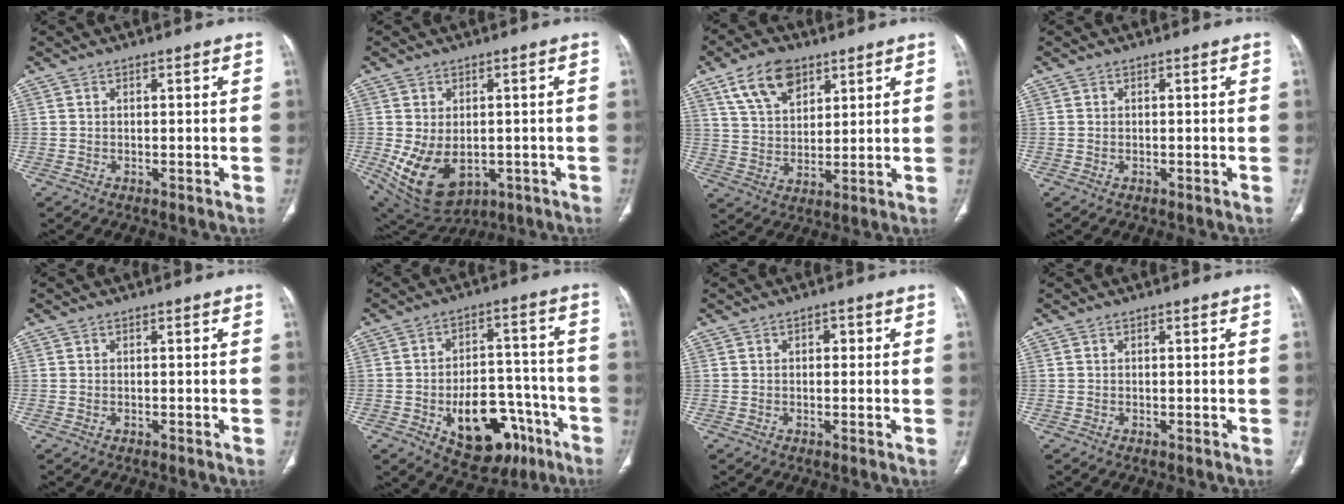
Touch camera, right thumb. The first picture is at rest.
{"total": 12.7, "force": [-2.8, 8.6, 9.0], "torque": [-0.149, -0.005, -0.016]}
{"total": 10.8, "force": [6.2, 6.3, 6.2], "torque": [-0.096, -0.021, 0.120]}
{"total": 0.0}
{"total": 0.0}
{"total": 17.9, "force": [-7.7, 10.8, 12.1], "torque": [-0.132, 0.051, -0.096]}
{"total": 1.9, "force": [0.5, 1.2, 1.4], "torque": [-0.009, -0.001, 0.003]}
{"total": 0.0}